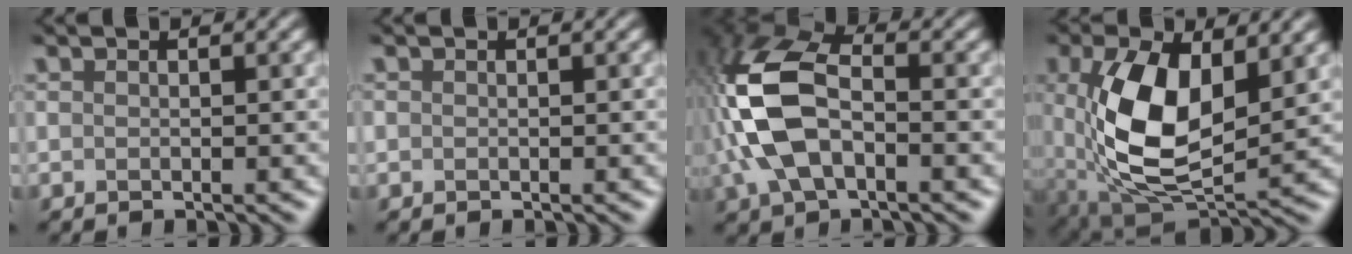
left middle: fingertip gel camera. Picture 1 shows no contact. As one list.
[{"total": 0.8, "force": [-0.4, -0.4, -0.6], "torque": [0.001, 0.000, 0.005]}, {"total": 8.7, "force": [-1.5, 5.0, 6.9], "torque": [-0.200, 0.012, -0.022]}, {"total": 8.2, "force": [0.6, 4.1, 7.1], "torque": [-0.174, -0.005, 0.031]}]